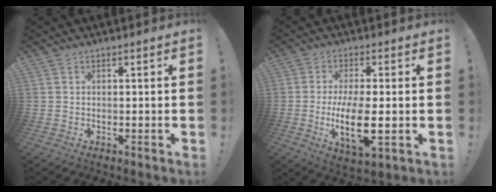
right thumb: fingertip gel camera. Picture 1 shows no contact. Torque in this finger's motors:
{"motor_torque": [0.85, 0.80, 1.56, -0.33, 0.22]}